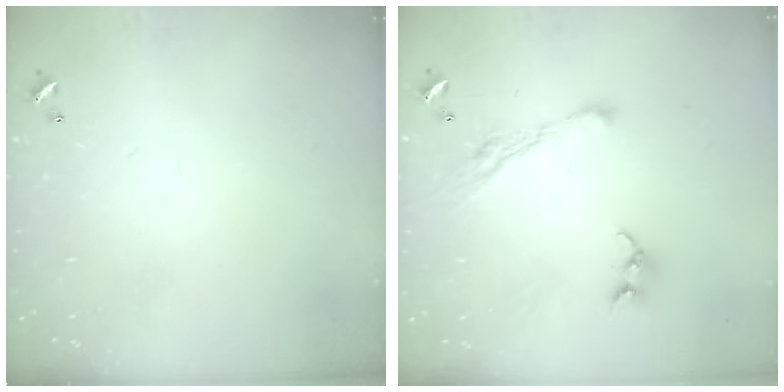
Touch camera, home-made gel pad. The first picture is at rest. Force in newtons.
{"total": 5.0, "press": 5.0, "slide": 0.8}